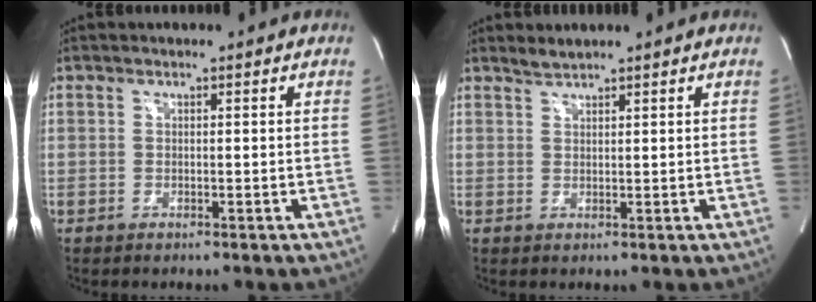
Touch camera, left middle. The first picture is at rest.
{"total": 1.5, "force": [1.5, -0.1, 0.2], "torque": [-0.010, 0.002, 0.034]}